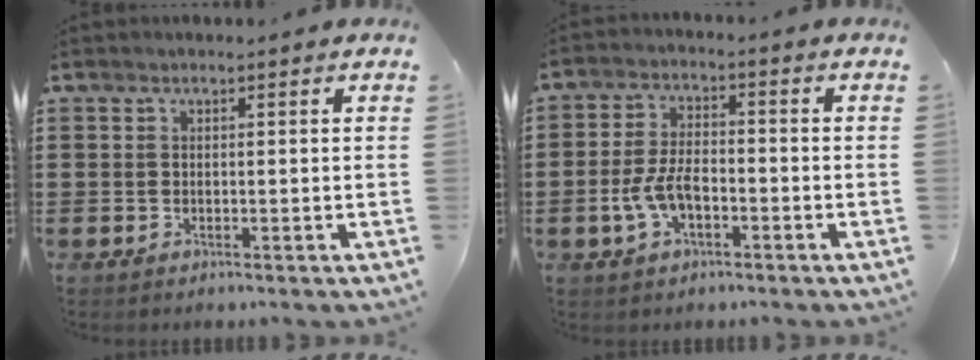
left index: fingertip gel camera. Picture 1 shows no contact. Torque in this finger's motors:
{"motor_torque": [0.49, -0.07, 0.44, 0.11]}